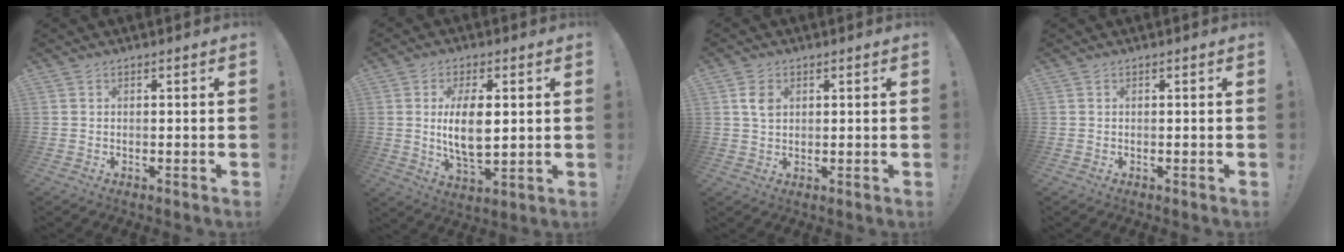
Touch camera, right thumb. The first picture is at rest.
{"total": 11.1, "force": [1.4, 5.1, 9.8], "torque": [-0.182, -0.015, 0.017]}
{"total": 4.3, "force": [1.5, 2.9, 2.9], "torque": [-0.035, -0.003, 0.024]}
{"total": 0.0}